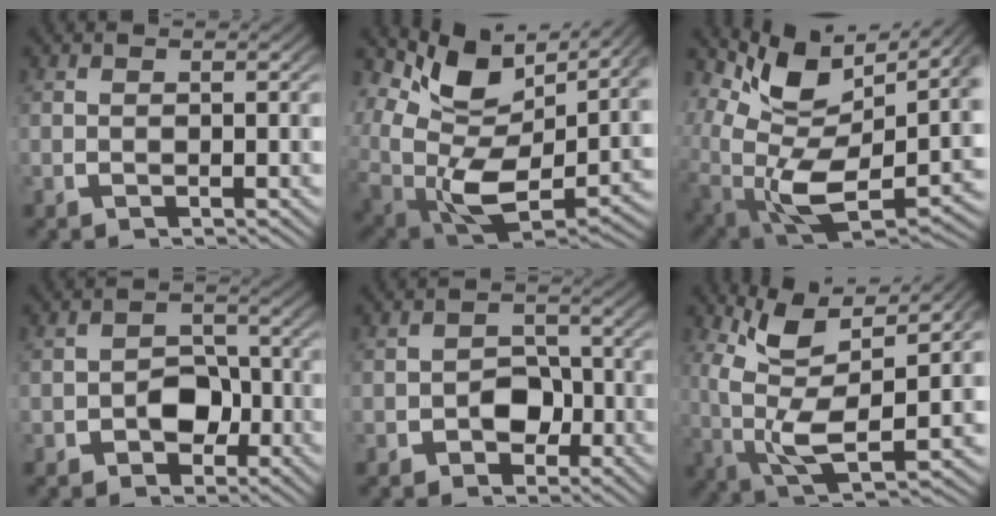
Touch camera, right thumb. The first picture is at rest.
{"total": 15.6, "force": [0.3, 10.4, 11.7], "torque": [-0.255, -0.066, 0.035]}
{"total": 17.1, "force": [-0.7, 11.5, 12.6], "torque": [-0.266, -0.077, 0.026]}
{"total": 3.6, "force": [-1.4, 2.8, 1.8], "torque": [-0.023, -0.016, -0.016]}
{"total": 3.3, "force": [-1.4, 2.6, 1.5], "torque": [-0.018, -0.016, -0.017]}
{"total": 10.1, "force": [1.2, 5.5, 8.3], "torque": [-0.178, -0.048, 0.045]}